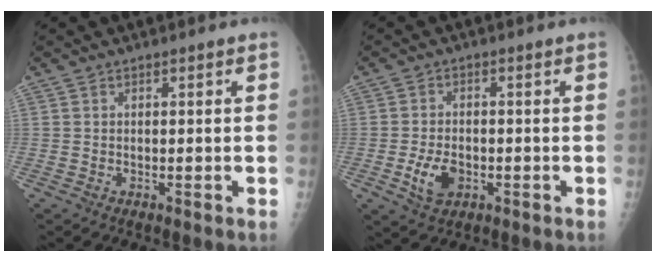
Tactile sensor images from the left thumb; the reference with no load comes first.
{"total": 5.5, "force": [-1.7, 3.6, 3.8], "torque": [-0.067, 0.002, -0.026]}